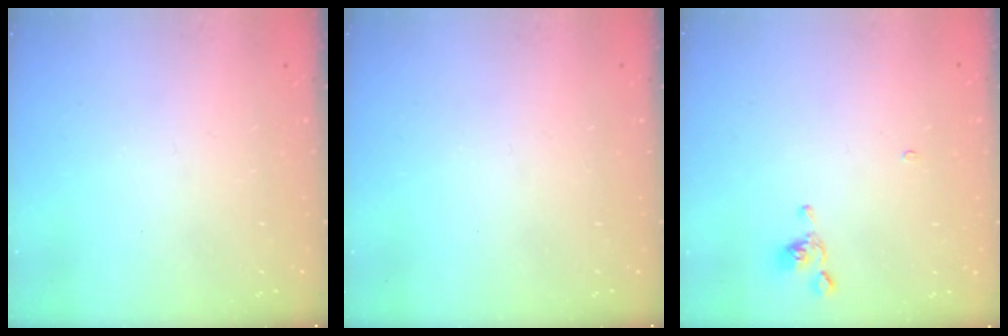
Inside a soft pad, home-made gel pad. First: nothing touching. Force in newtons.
{"total": 0.0}
{"total": 1.1, "press": 1.1, "slide": 0.3}